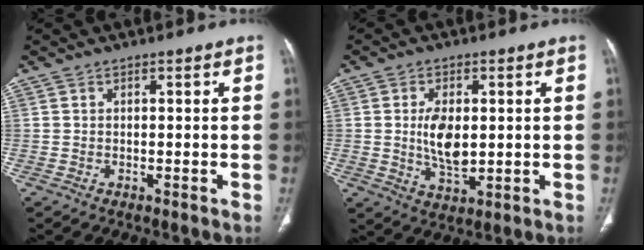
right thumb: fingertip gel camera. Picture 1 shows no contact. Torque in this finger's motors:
{"motor_torque": [2.02, 1.87, 0.78, -0.93, 0.12]}